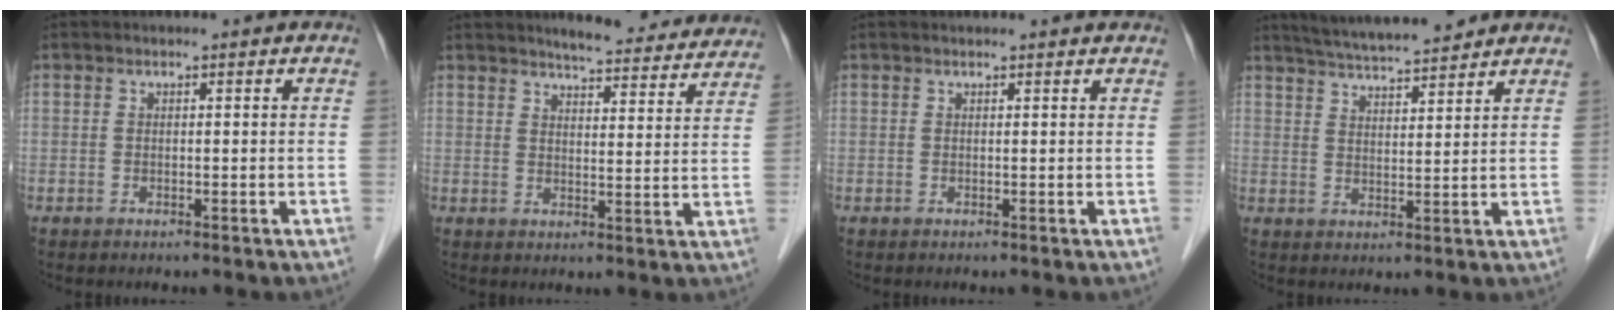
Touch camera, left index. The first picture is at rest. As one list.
[{"total": 14.6, "force": [13.8, 2.4, 4.3], "torque": [-0.036, -0.016, 0.152]}, {"total": 3.0, "force": [2.9, 0.3, 0.7], "torque": [-0.012, 0.019, 0.032]}, {"total": 9.9, "force": [9.1, 0.6, 3.9], "torque": [-0.069, 0.020, 0.146]}]